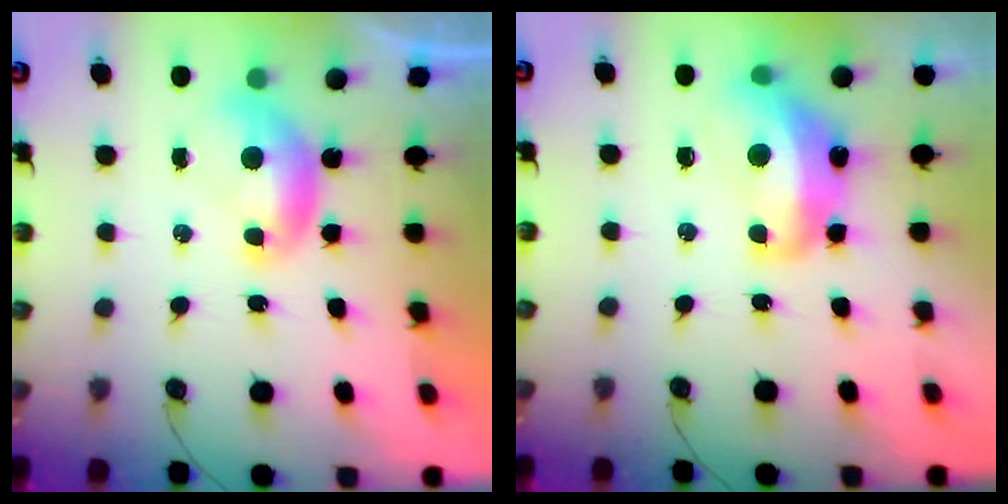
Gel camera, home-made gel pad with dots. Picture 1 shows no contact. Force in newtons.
{"total": 8.7, "press": 8.5, "slide": 2.0}